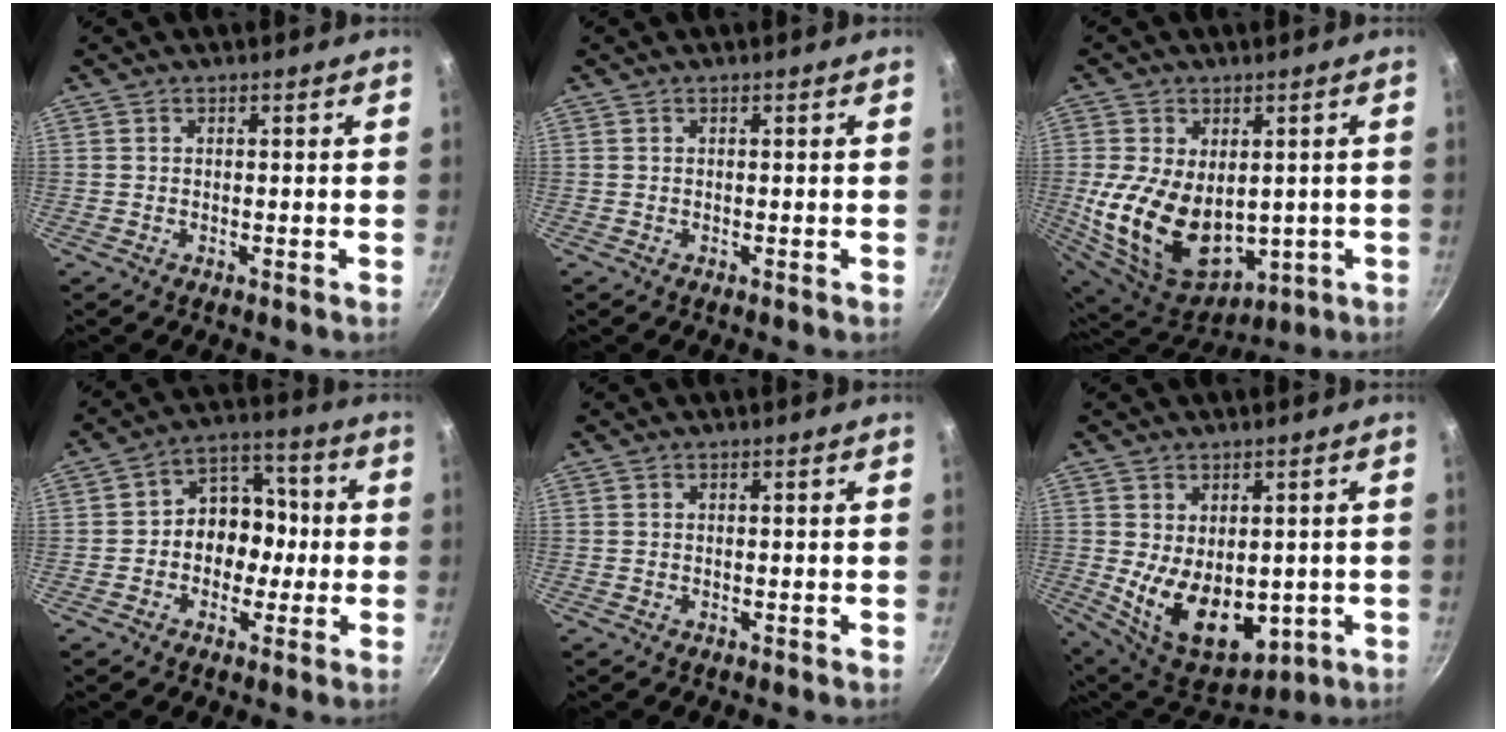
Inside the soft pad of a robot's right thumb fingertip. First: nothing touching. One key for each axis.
{"total": 0.0}
{"total": 19.8, "fx": -0.5, "fy": 13.0, "fz": 14.8, "tx": -0.275, "ty": -0.023, "tz": 0.025}
{"total": 10.4, "fx": -1.1, "fy": 8.4, "fz": 5.9, "tx": -0.024, "ty": 0.038, "tz": -0.032}
{"total": 0.0}
{"total": 15.3, "fx": -1.7, "fy": 9.7, "fz": 11.7, "tx": -0.153, "ty": -0.026, "tz": 0.004}